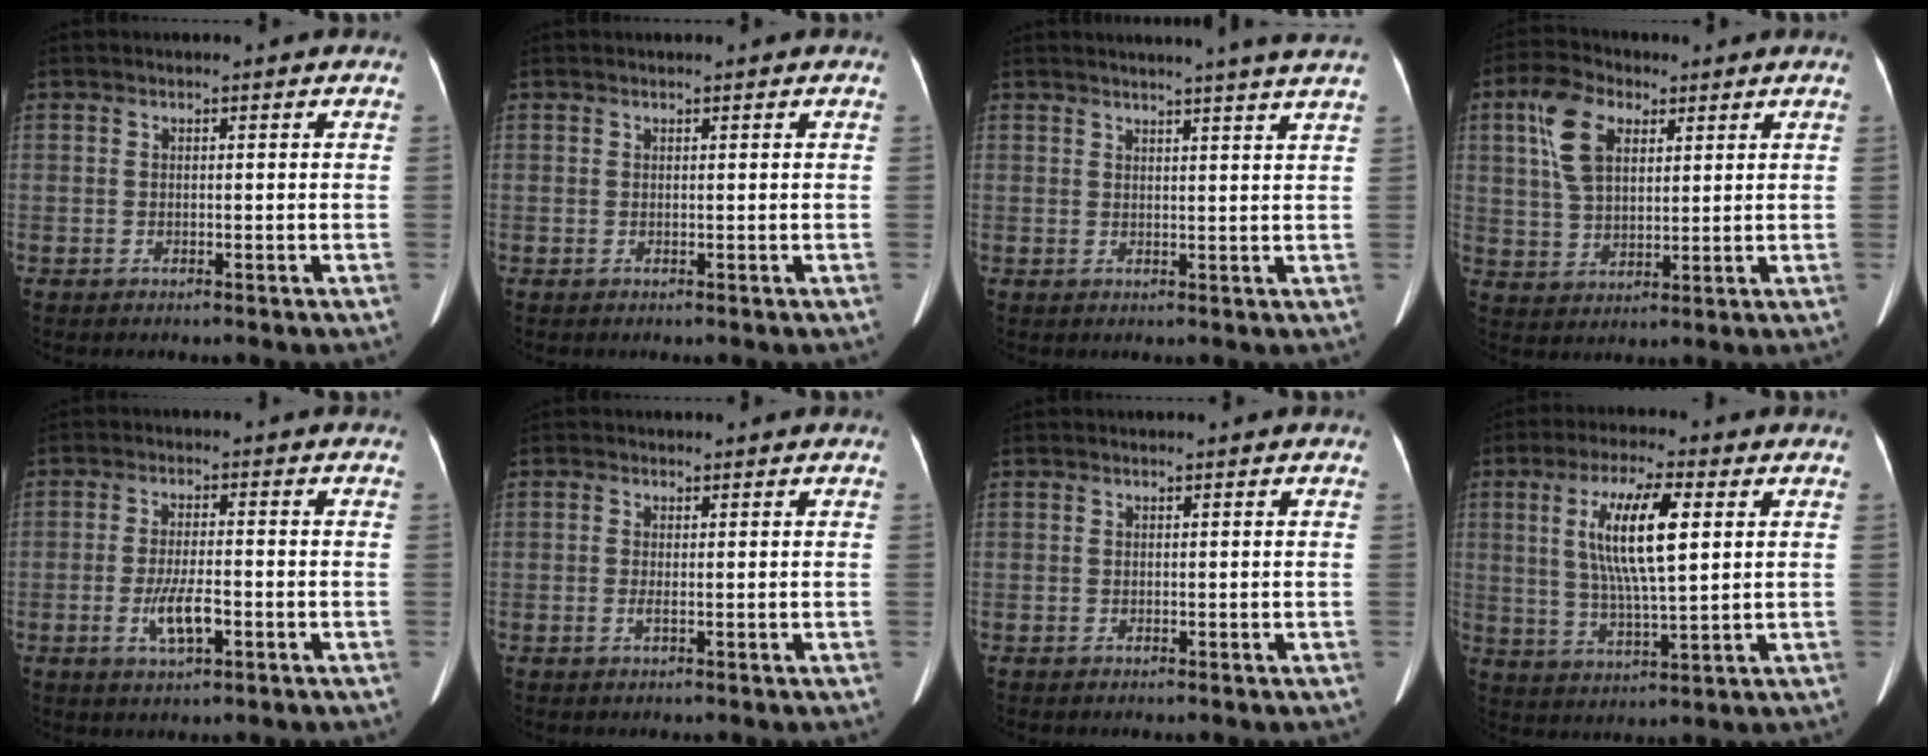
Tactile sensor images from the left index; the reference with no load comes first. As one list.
[{"total": 0.9, "force": [0.8, 0.0, 0.4], "torque": [-0.008, 0.005, 0.012]}, {"total": 10.0, "force": [8.9, -1.6, 4.2], "torque": [-0.049, -0.025, 0.089]}, {"total": 8.4, "force": [3.5, 4.7, 6.0], "torque": [-0.133, 0.018, 0.073]}, {"total": 5.0, "force": [-2.2, 0.9, 4.4], "torque": [-0.086, -0.013, -0.033]}, {"total": 0.9, "force": [-0.3, 0.2, 0.9], "torque": [-0.019, -0.004, -0.002]}, {"total": 0.0}, {"total": 10.6, "force": [2.5, 1.6, 10.1], "torque": [-0.194, -0.002, 0.049]}]